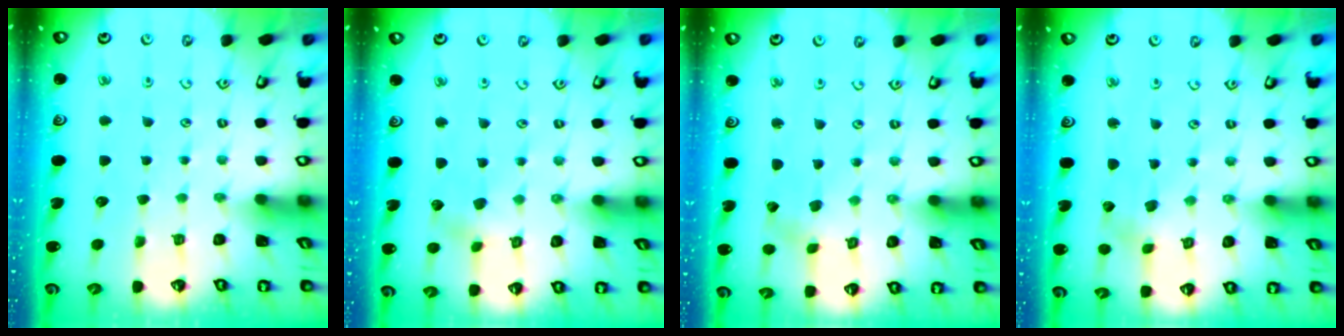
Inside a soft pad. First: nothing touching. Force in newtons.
{"total": 3.4, "press": 3.4, "slide": 0.4}
{"total": 0.0}
{"total": 2.3, "press": 2.3, "slide": 0.5}